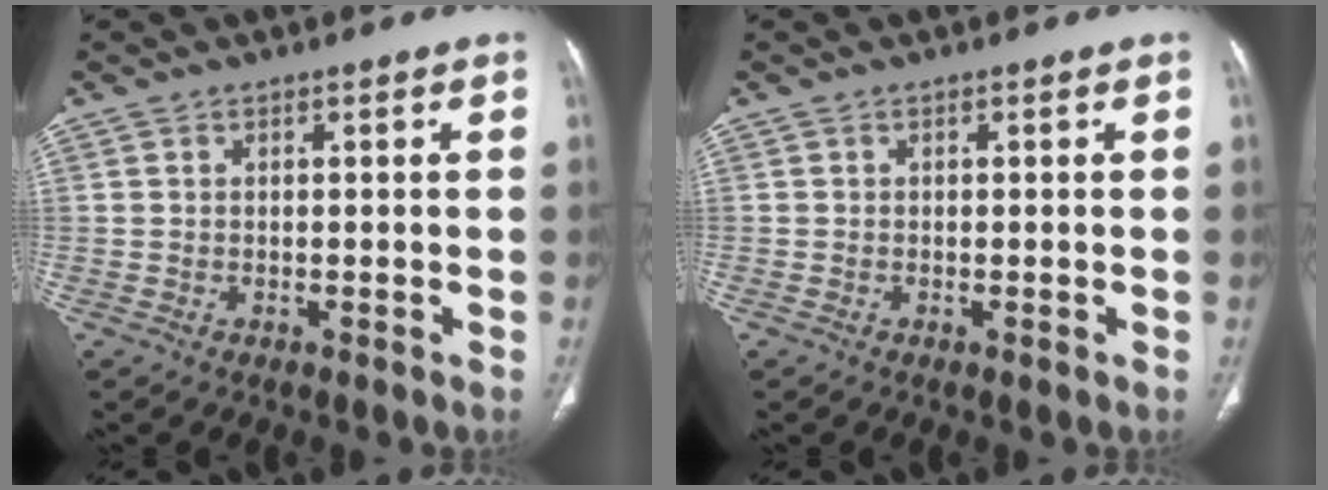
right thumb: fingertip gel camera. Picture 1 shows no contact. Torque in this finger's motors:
{"motor_torque": [-0.12, 0.01, 0.00, 0.47, 0.03]}